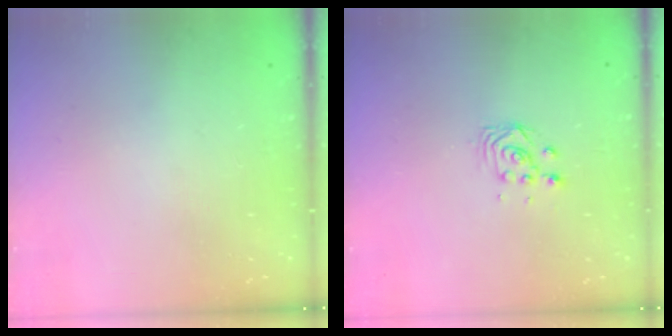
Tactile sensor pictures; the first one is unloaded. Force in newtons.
{"total": 2.9, "press": 2.9, "slide": 0.4}